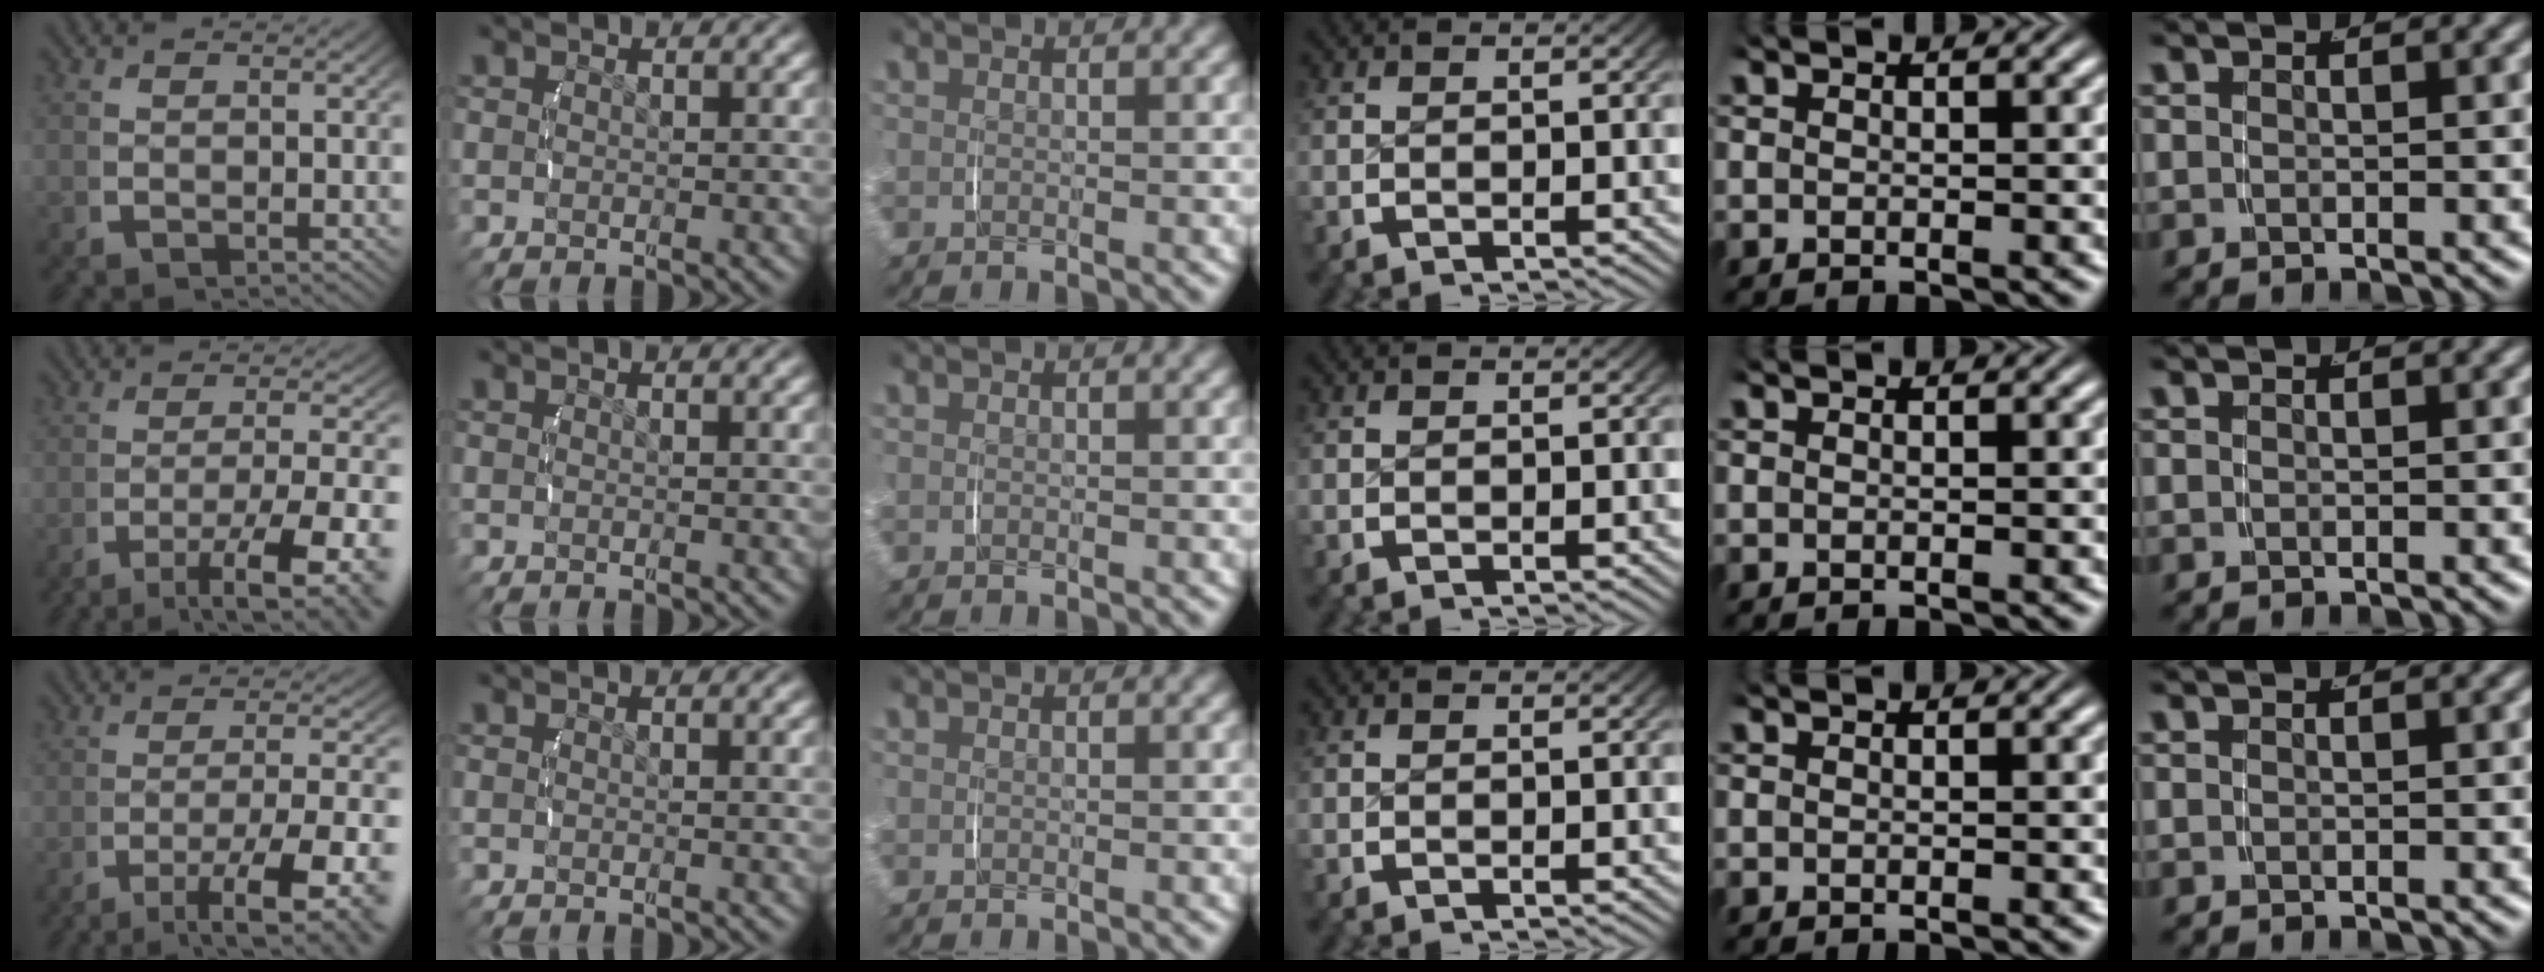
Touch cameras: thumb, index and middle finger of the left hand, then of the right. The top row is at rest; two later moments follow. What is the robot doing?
{"motion": "lift_and_place", "object": "jewelry box"}